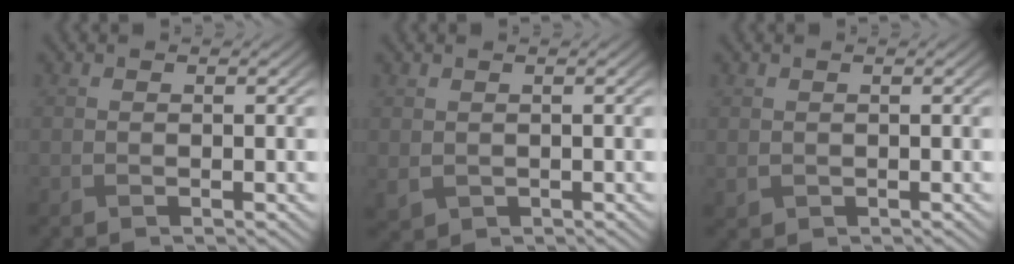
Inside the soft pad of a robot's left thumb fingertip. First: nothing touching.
{"total": 1.3, "force": [0.4, 1.1, 0.6], "torque": [-0.021, -0.006, 0.012]}
{"total": 0.8, "force": [0.4, 0.6, 0.2], "torque": [-0.009, -0.003, 0.010]}